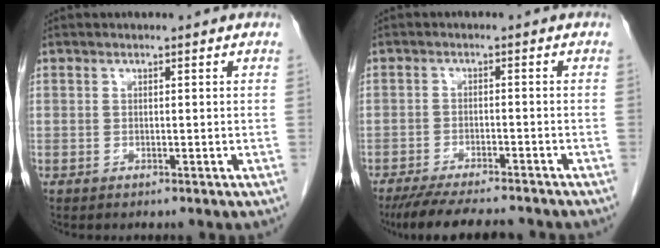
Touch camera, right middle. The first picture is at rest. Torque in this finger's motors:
{"motor_torque": [1.14, -1.00, 0.32, 0.09]}